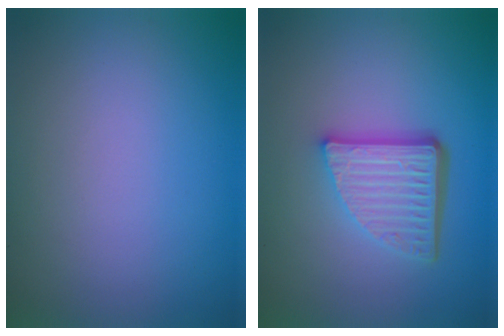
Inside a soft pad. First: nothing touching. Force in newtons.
{"total": 5.7, "press": 3.8, "slide": 4.2}